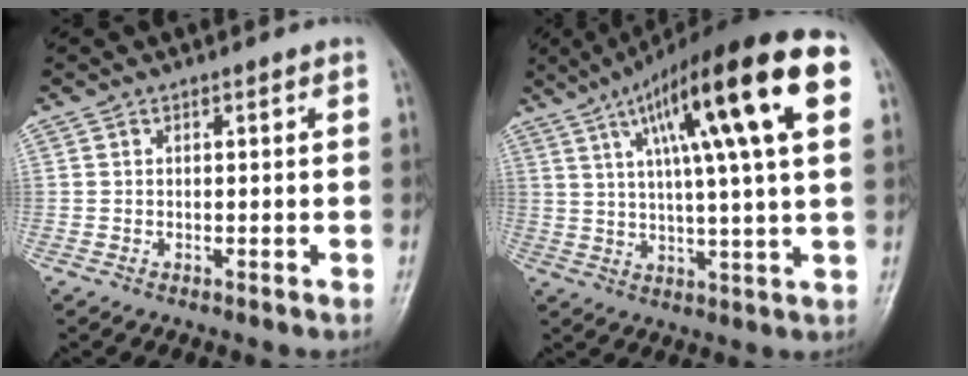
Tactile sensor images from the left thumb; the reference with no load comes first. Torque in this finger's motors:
{"motor_torque": [1.52, 1.44, 1.98, -0.79, 0.41]}